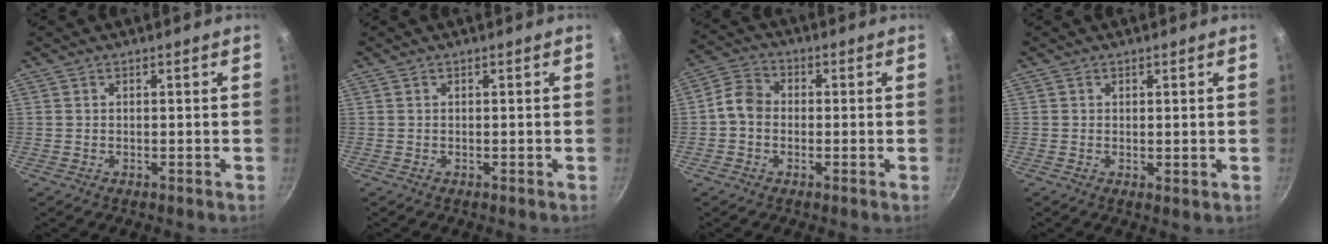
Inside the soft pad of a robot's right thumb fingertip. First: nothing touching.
{"total": 0.0}
{"total": 5.4, "force": [-0.8, 4.4, 3.1], "torque": [-0.041, 0.018, -0.033]}
{"total": 1.0, "force": [0.5, 0.6, 0.7], "torque": [-0.009, -0.009, 0.003]}